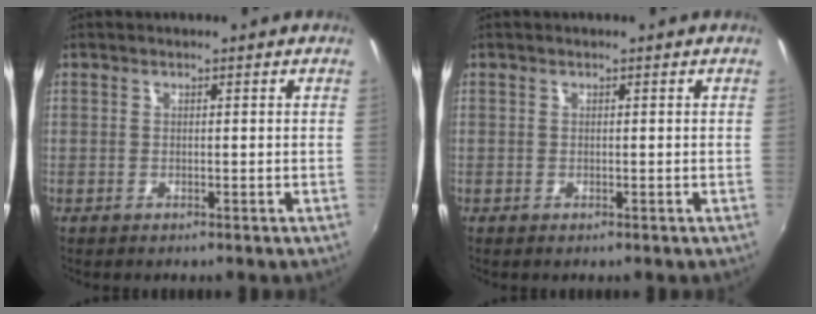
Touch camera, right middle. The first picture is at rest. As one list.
[{"total": 0.0}]